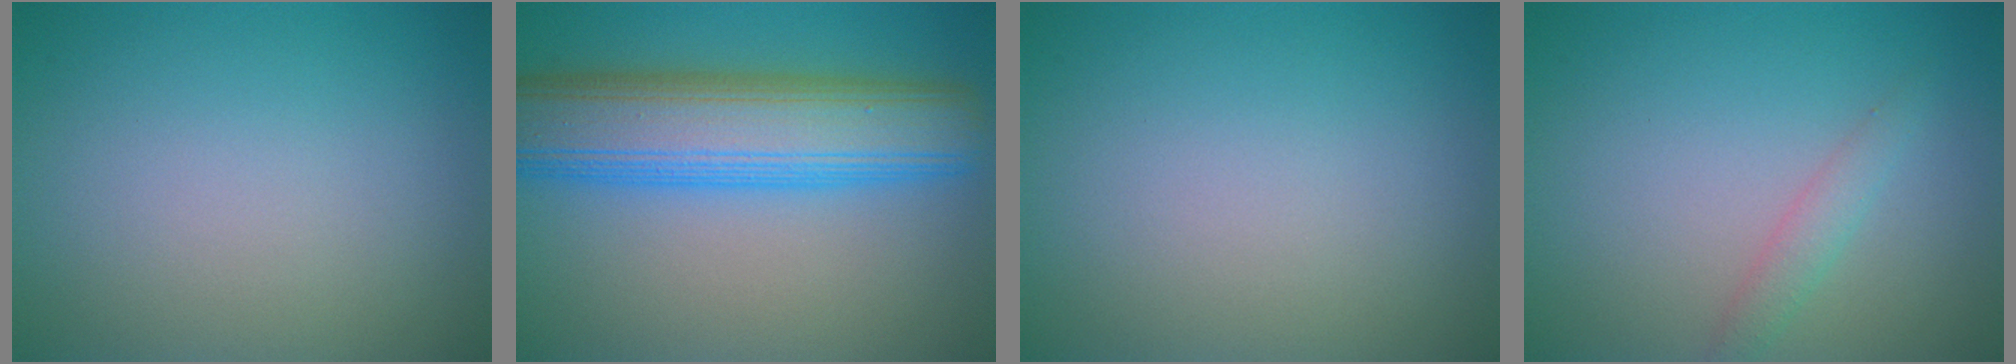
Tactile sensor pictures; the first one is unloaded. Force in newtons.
{"total": 9.9, "press": 9.9, "slide": 0.2}
{"total": 0.0}
{"total": 1.5, "press": 1.5, "slide": 0.0}